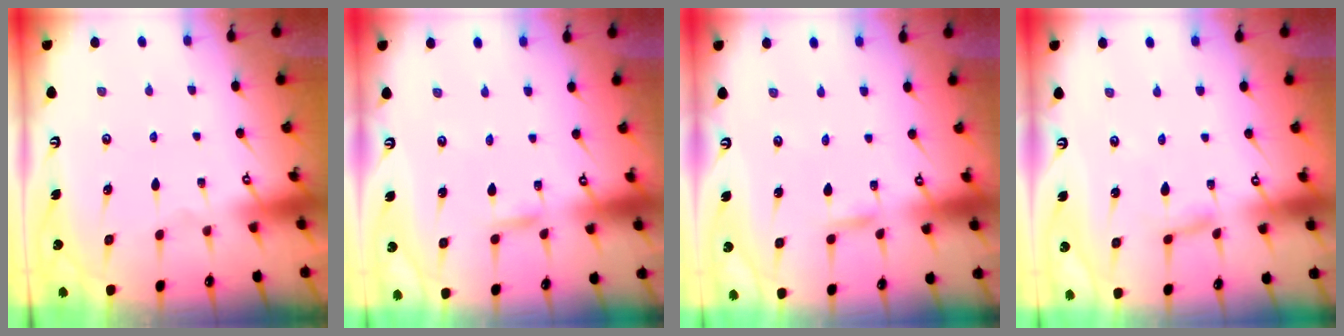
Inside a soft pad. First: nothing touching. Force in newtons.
{"total": 1.7, "press": 1.7, "slide": 0.1}
{"total": 1.7, "press": 1.7, "slide": 0.1}
{"total": 2.9, "press": 2.9, "slide": 0.2}